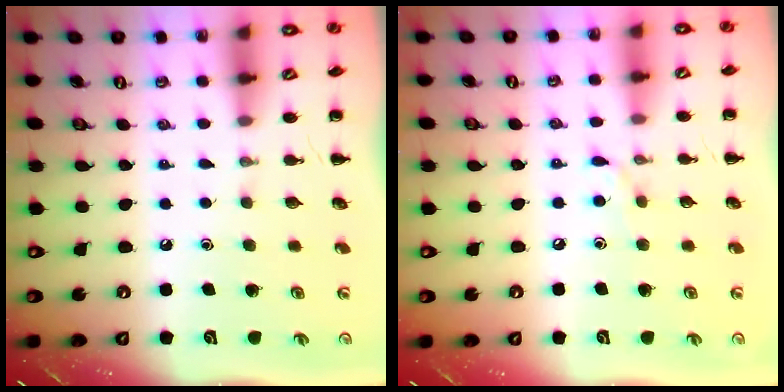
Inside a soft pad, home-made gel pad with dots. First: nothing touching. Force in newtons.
{"total": 5.1, "press": 4.9, "slide": 1.6}